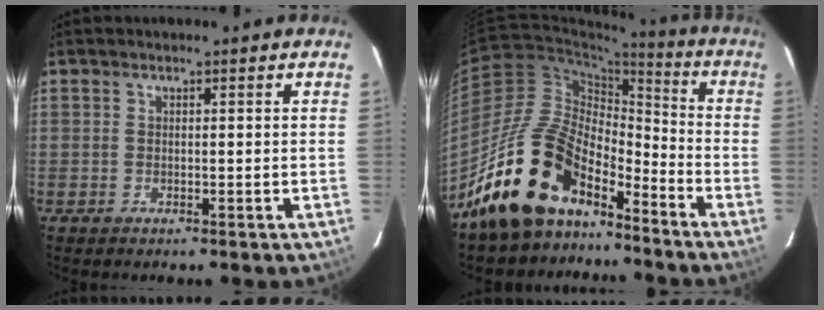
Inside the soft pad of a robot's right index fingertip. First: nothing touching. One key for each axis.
{"total": 17.2, "fx": -13.2, "fy": 7.8, "fz": 7.8, "tx": -0.149, "ty": 0.014, "tz": -0.236}